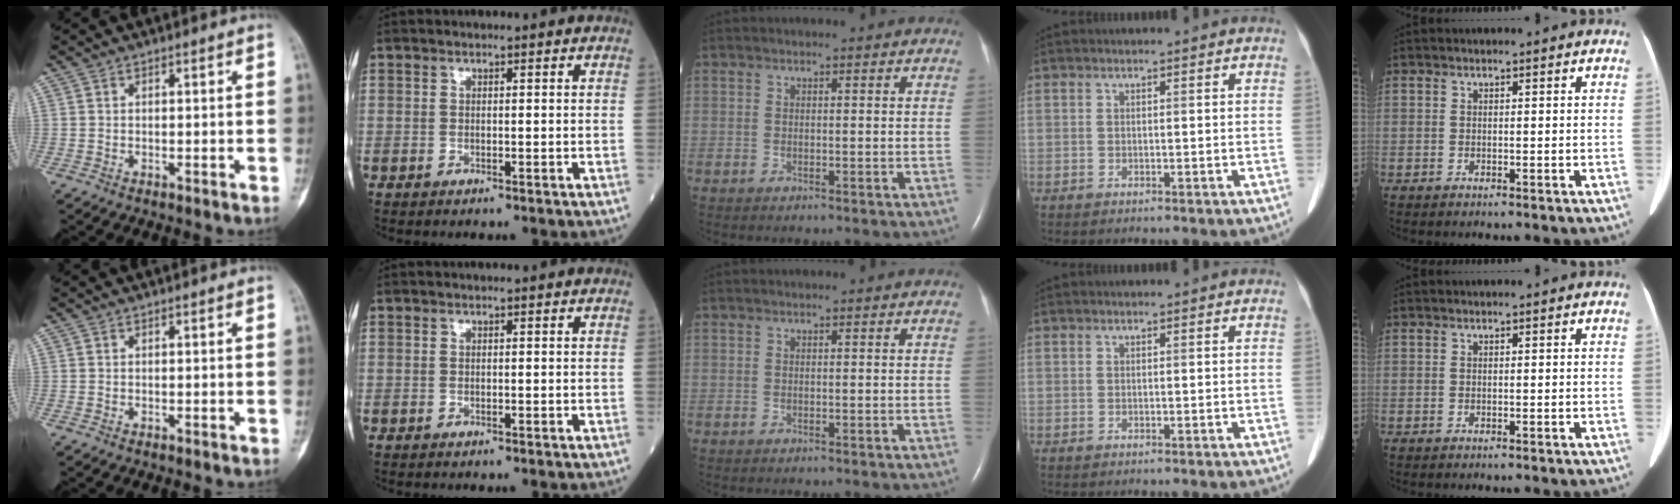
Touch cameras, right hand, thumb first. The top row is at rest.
{}